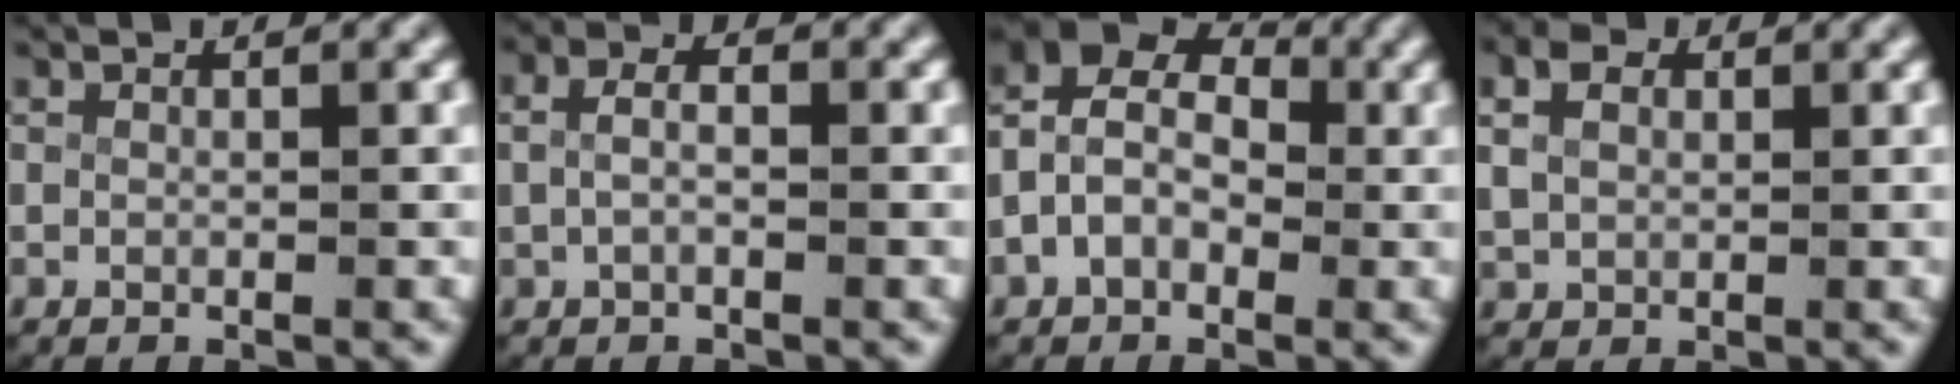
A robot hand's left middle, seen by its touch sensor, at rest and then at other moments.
{"total": 2.3, "force": [-0.1, 1.2, 1.9], "torque": [-0.041, -0.001, -0.001]}
{"total": 9.1, "force": [2.4, 7.1, 5.3], "torque": [-0.105, 0.013, 0.020]}
{"total": 3.1, "force": [1.1, 2.4, 1.6], "torque": [-0.044, -0.003, 0.028]}